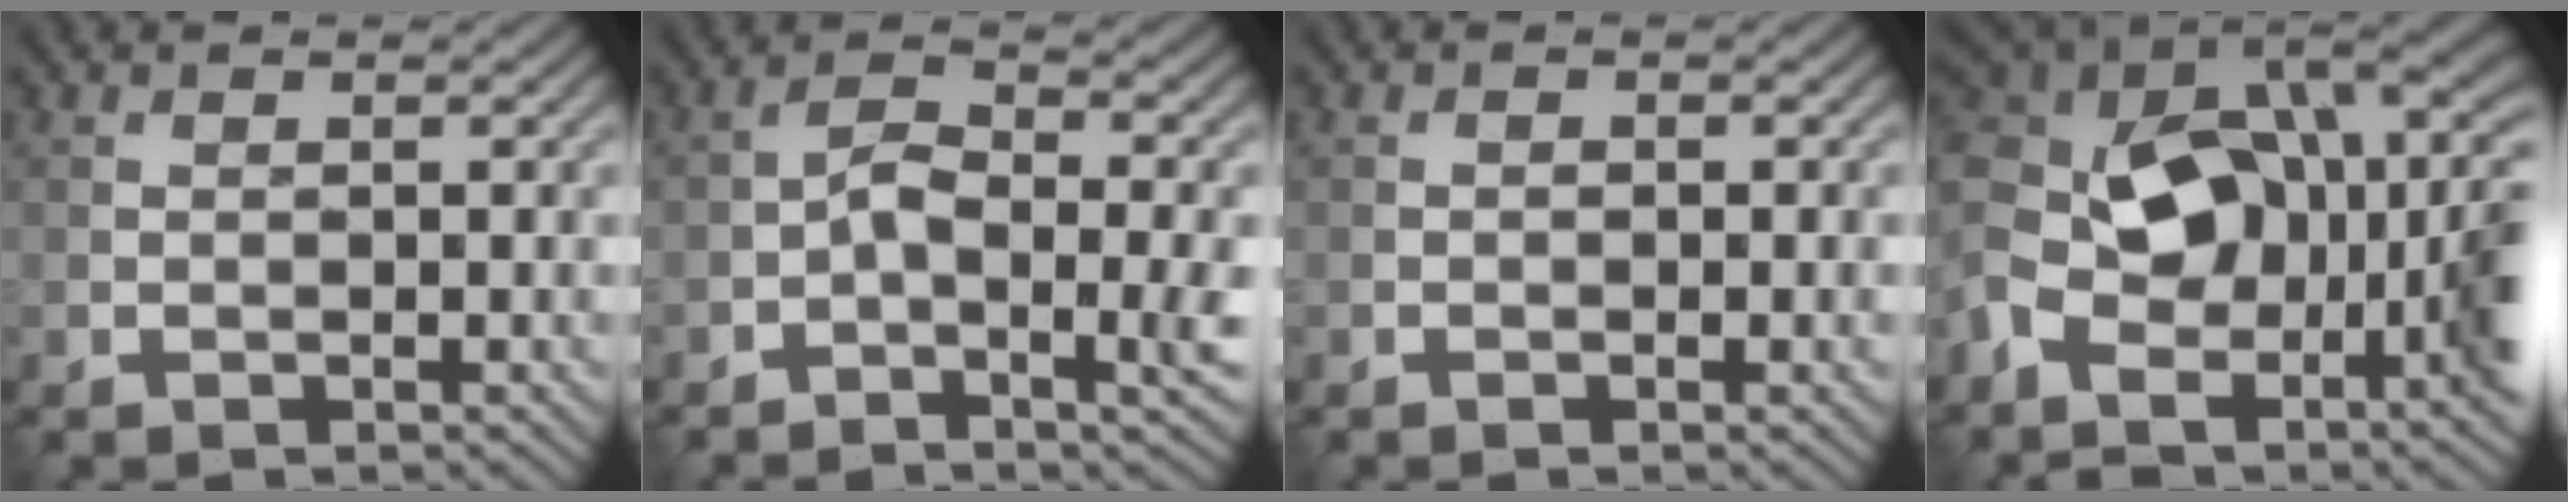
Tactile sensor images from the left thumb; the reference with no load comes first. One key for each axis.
{"total": 5.0, "fx": -1.6, "fy": 1.9, "fz": 4.4, "tx": -0.078, "ty": 0.006, "tz": -0.037}
{"total": 1.2, "fx": -0.3, "fy": 0.5, "fz": 1.1, "tx": -0.016, "ty": -0.001, "tz": -0.005}
{"total": 16.2, "fx": -4.9, "fy": 10.6, "fz": 11.2, "tx": -0.232, "ty": -0.026, "tz": -0.098}